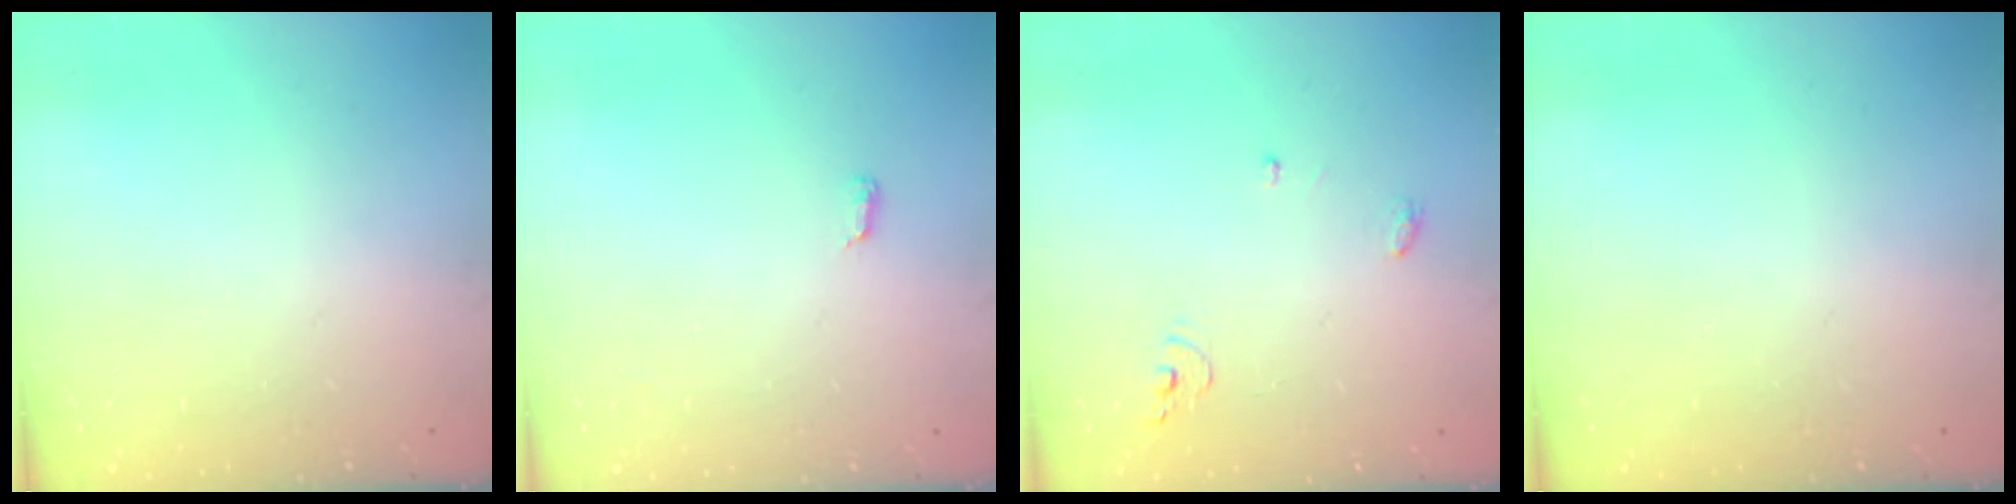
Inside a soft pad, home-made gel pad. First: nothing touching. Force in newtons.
{"total": 6.4, "press": 3.8, "slide": 5.1}
{"total": 4.2, "press": 4.1, "slide": 0.3}
{"total": 0.0}